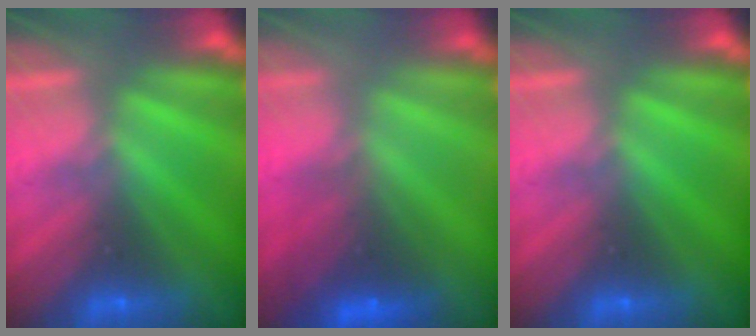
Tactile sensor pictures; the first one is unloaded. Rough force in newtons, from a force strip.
{"total": 2.9}
{"total": 0.0}